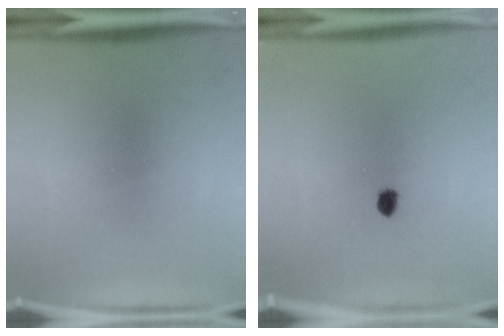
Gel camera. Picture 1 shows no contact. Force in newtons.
{"total": 1.7}